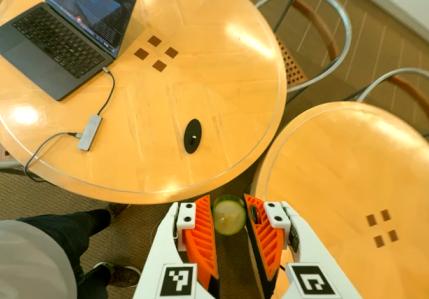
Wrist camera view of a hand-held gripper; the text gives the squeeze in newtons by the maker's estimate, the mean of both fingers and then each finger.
{"total": 7.8, "left": 8.0, "right": 7.6}